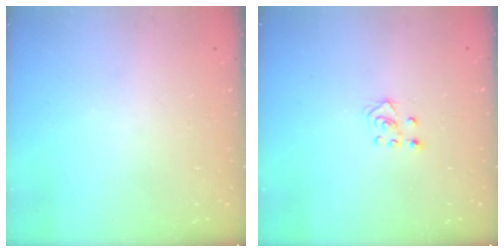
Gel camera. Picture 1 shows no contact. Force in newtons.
{"total": 3.6, "press": 3.6, "slide": 0.6}